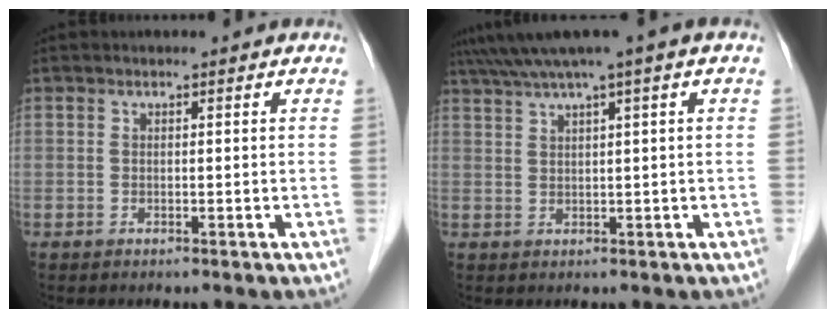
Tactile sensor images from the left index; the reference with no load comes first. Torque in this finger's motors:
{"motor_torque": [1.03, -1.11, 0.42, 0.21]}